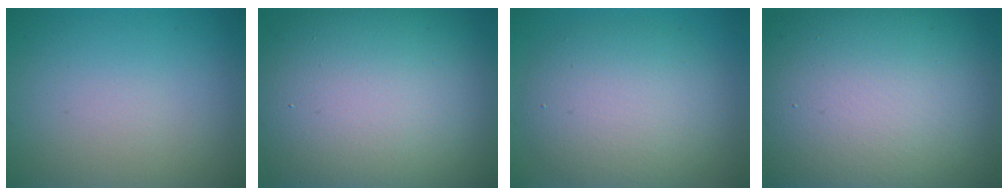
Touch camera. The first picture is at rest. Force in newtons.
{"total": 16.4, "press": 16.4, "slide": 0.9}
{"total": 6.7, "press": 6.7, "slide": 0.3}
{"total": 18.7, "press": 18.7, "slide": 0.8}